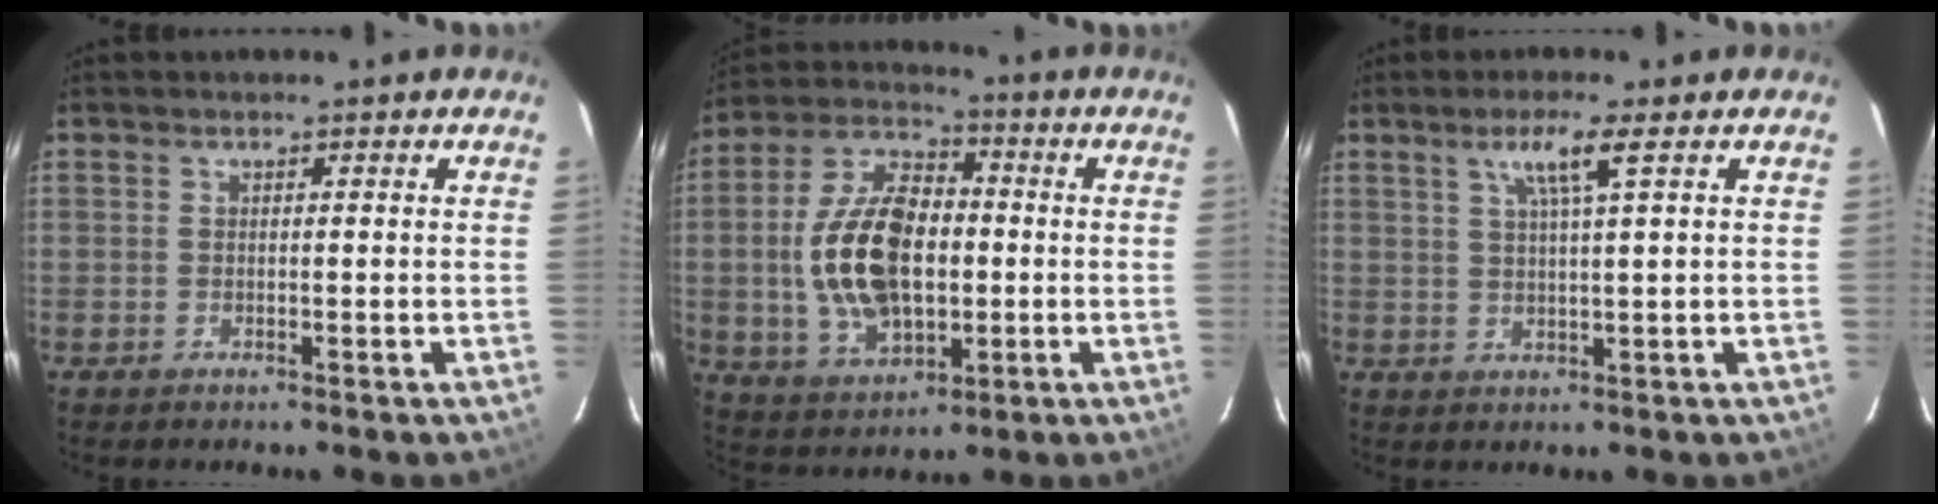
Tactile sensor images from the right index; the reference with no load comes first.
{"total": 17.8, "force": [-1.2, 10.7, 14.2], "torque": [-0.289, 0.016, -0.009]}
{"total": 4.8, "force": [2.4, -0.5, 4.2], "torque": [-0.076, 0.004, 0.045]}